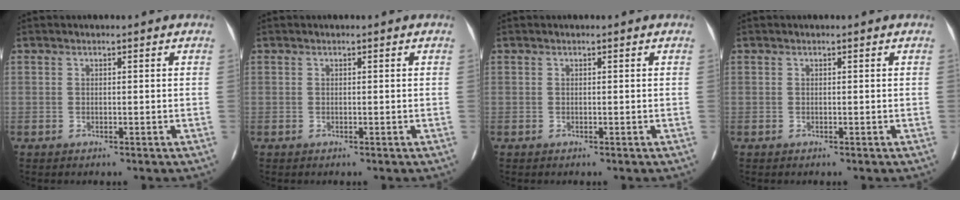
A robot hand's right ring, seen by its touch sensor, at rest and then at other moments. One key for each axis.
{"total": 0.0}
{"total": 0.0}
{"total": 0.0}